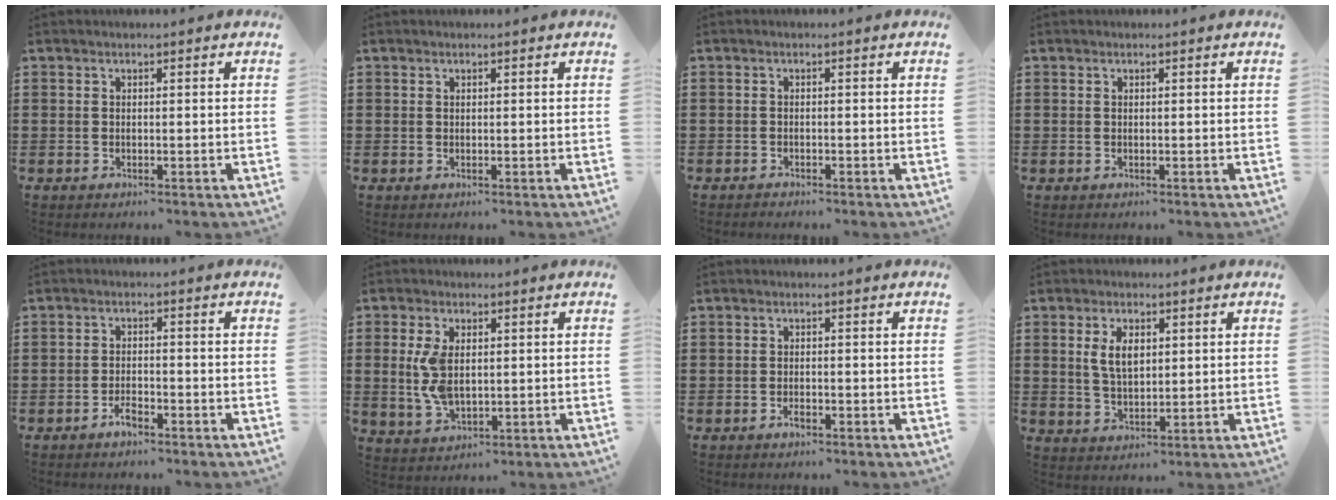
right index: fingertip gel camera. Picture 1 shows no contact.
{"total": 0.0}
{"total": 0.8, "force": [-0.8, 0.0, 0.0], "torque": [-0.003, -0.001, -0.016]}
{"total": 0.0}
{"total": 2.5, "force": [-1.8, 1.0, 1.4], "torque": [-0.034, 0.001, -0.037]}
{"total": 6.4, "force": [0.6, 3.5, 5.3], "torque": [-0.128, 0.004, 0.005]}
{"total": 1.4, "force": [-0.9, 0.6, 0.9], "torque": [-0.019, -0.003, -0.016]}
{"total": 4.9, "force": [1.3, 2.7, 3.9], "torque": [-0.076, 0.006, 0.020]}